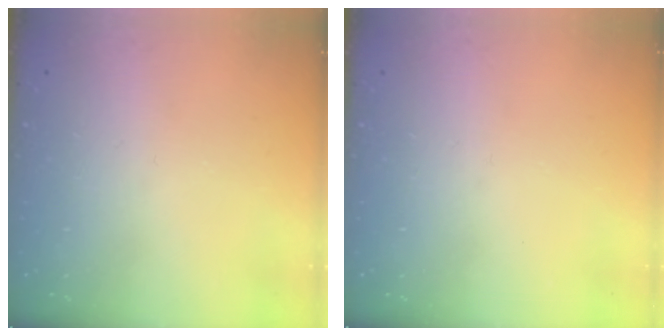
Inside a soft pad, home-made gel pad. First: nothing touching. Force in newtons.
{"total": 0.0}